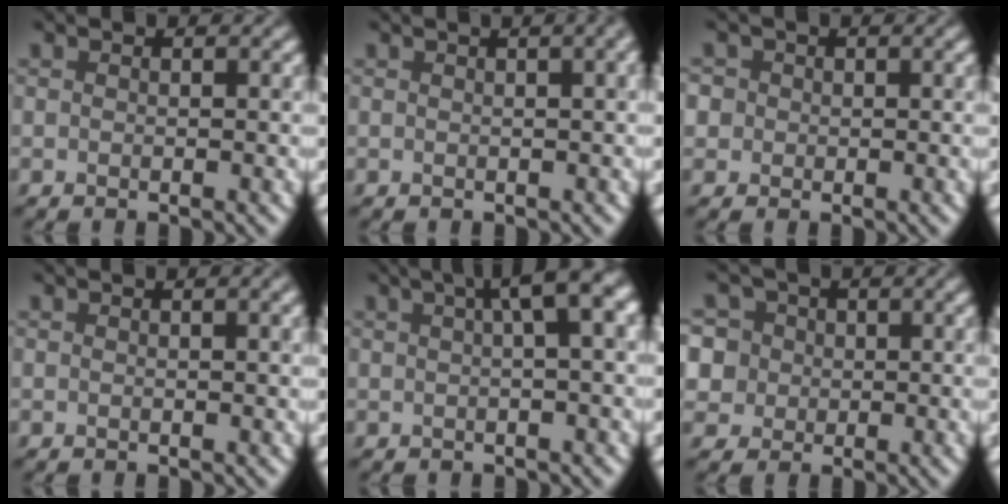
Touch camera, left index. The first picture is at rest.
{"total": 5.1, "force": [1.8, 2.6, 4.1], "torque": [-0.016, 0.031, -0.012]}
{"total": 3.4, "force": [0.9, 3.0, 1.1], "torque": [-0.003, 0.026, -0.011]}
{"total": 1.9, "force": [0.7, 0.7, 1.6], "torque": [-0.019, 0.004, 0.004]}
{"total": 5.2, "force": [1.8, 1.2, 4.7], "torque": [-0.053, 0.021, 0.020]}
{"total": 7.1, "force": [1.9, 6.4, 2.4], "torque": [-0.049, 0.039, 0.000]}